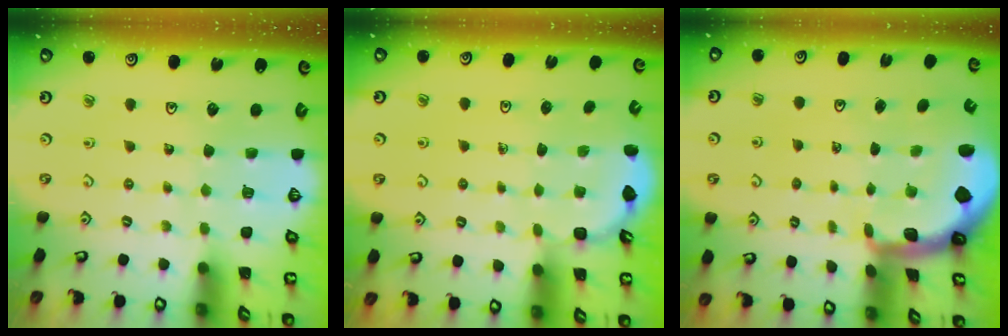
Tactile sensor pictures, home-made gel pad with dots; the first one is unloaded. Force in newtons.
{"total": 2.5, "press": 2.1, "slide": 1.5}
{"total": 1.9, "press": 1.9, "slide": 0.6}